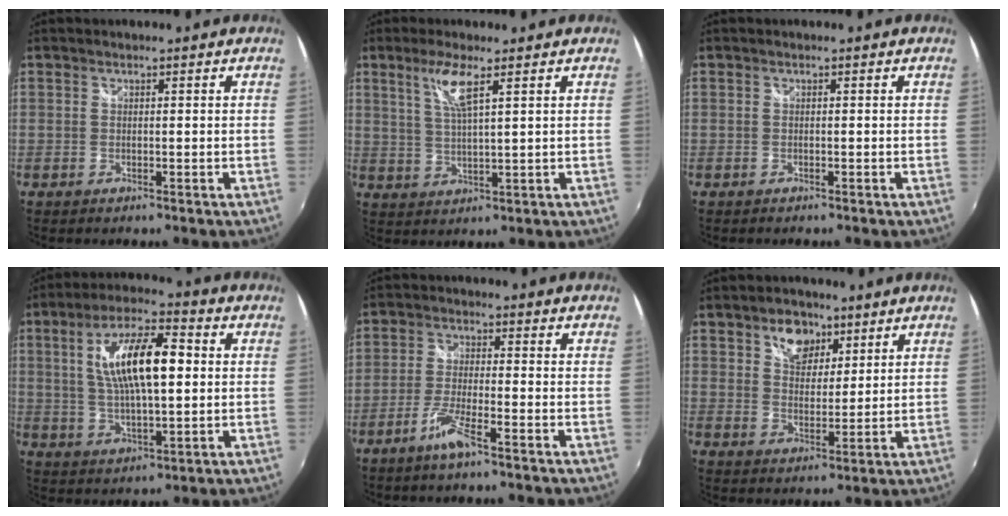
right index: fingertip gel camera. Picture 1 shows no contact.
{"total": 5.7, "force": [3.0, 0.4, 4.9], "torque": [-0.100, -0.003, 0.061]}
{"total": 0.5, "force": [-0.5, 0.0, 0.0], "torque": [-0.003, -0.004, -0.010]}
{"total": 14.4, "force": [2.4, 4.8, 13.4], "torque": [-0.242, 0.013, 0.043]}
{"total": 5.3, "force": [-3.7, 0.0, 3.8], "torque": [-0.090, -0.002, -0.074]}
{"total": 7.3, "force": [4.2, 4.9, 3.6], "torque": [-0.050, 0.009, 0.070]}